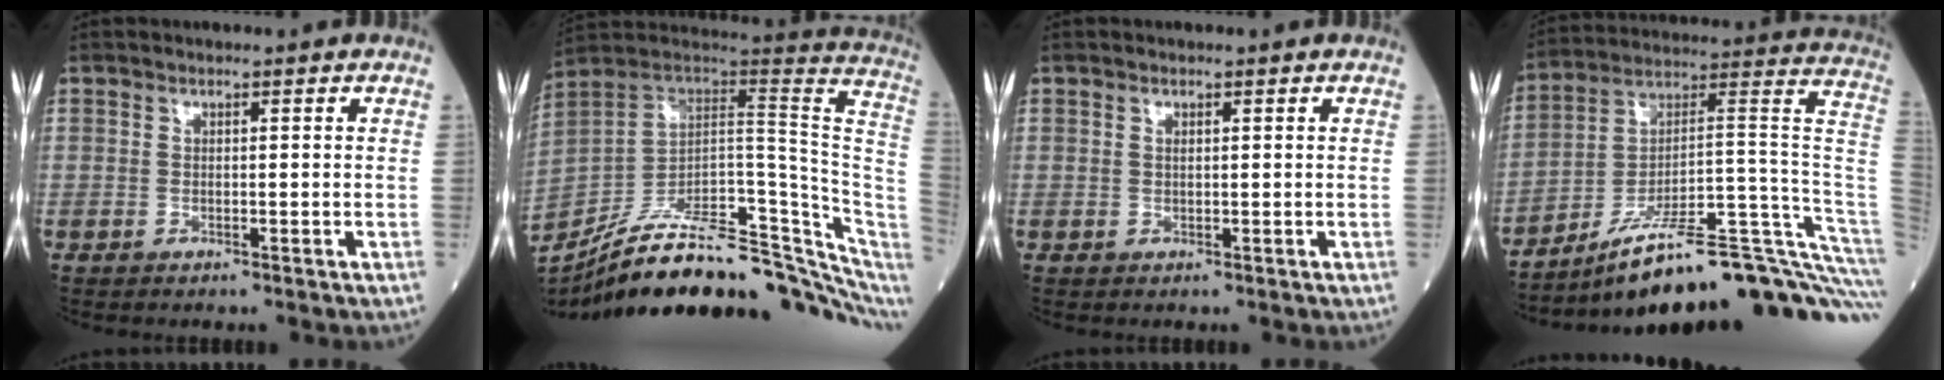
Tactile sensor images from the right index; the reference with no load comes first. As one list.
[{"total": 26.8, "force": [-18.9, 7.3, 17.5], "torque": [-0.195, 0.040, -0.282]}, {"total": 0.5, "force": [0.3, 0.2, 0.4], "torque": [-0.010, -0.001, 0.005]}, {"total": 29.0, "force": [-22.2, 1.0, 18.6], "torque": [-0.126, 0.035, -0.324]}]